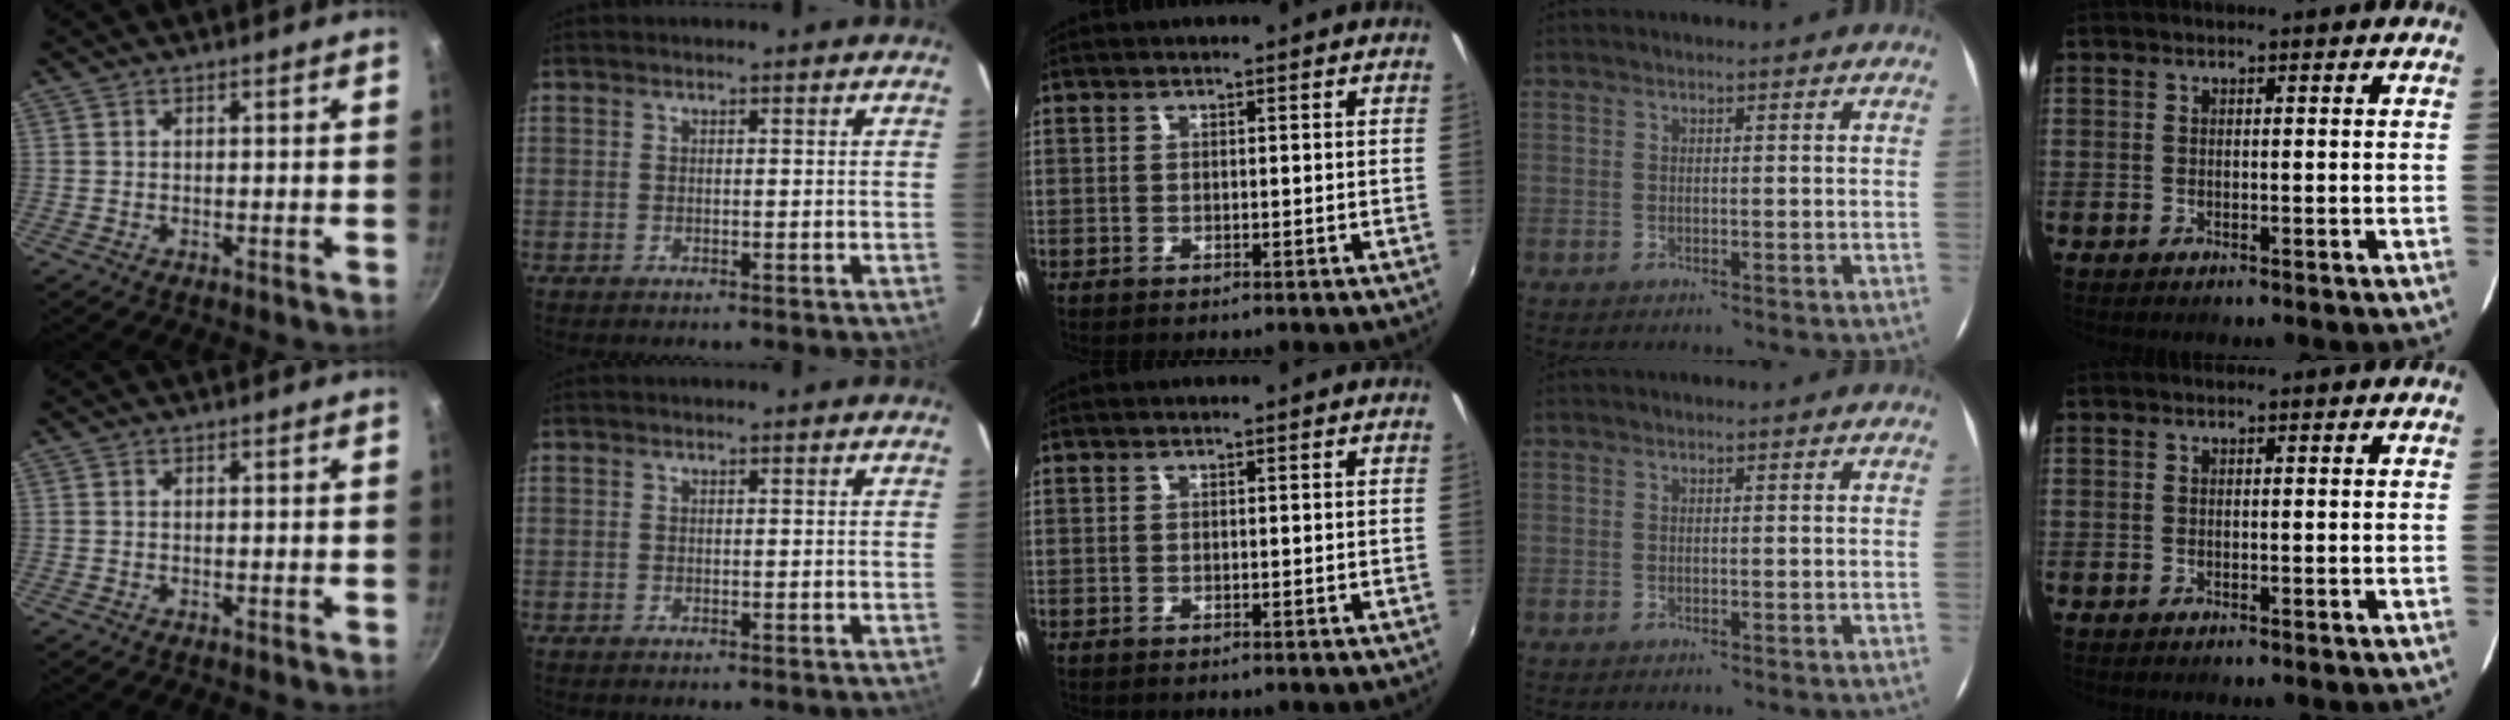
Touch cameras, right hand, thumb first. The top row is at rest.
{}